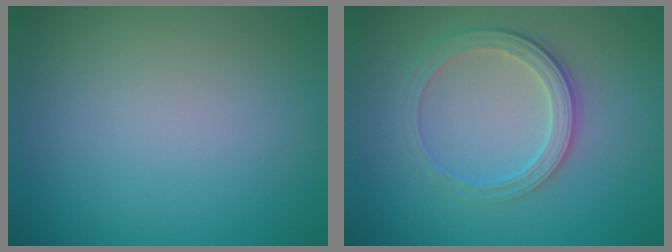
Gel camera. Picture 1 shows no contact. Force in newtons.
{"total": 2.8, "press": 2.6, "slide": 1.1}